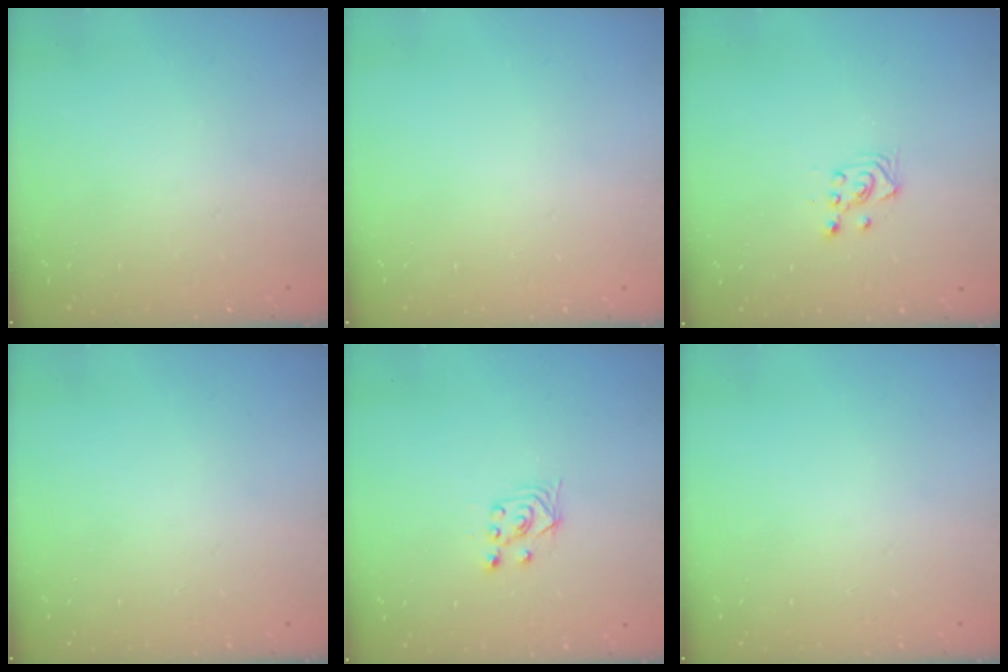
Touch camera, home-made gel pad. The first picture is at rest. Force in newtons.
{"total": 0.0}
{"total": 3.4, "press": 3.3, "slide": 0.9}
{"total": 0.0}
{"total": 2.5, "press": 2.2, "slide": 1.2}
{"total": 0.0}